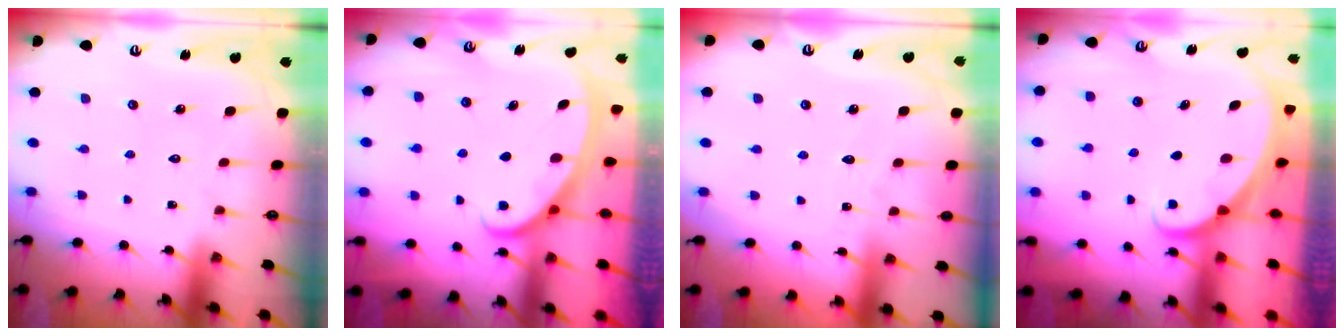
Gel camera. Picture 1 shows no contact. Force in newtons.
{"total": 2.8, "press": 2.8, "slide": 0.3}
{"total": 2.3, "press": 2.3, "slide": 0.3}
{"total": 1.6, "press": 1.6, "slide": 0.0}